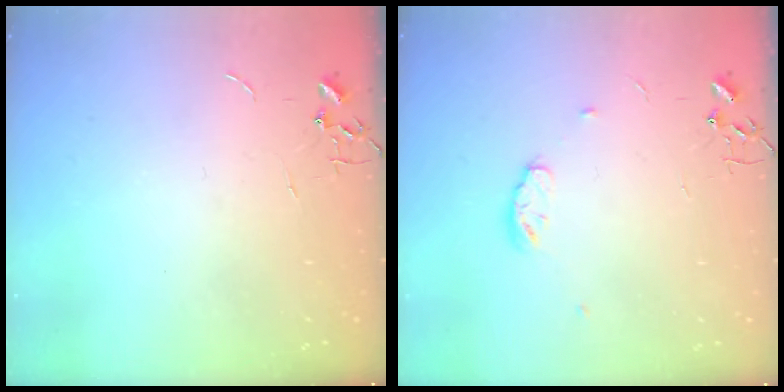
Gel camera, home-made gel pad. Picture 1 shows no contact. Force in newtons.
{"total": 6.5, "press": 6.5, "slide": 0.8}